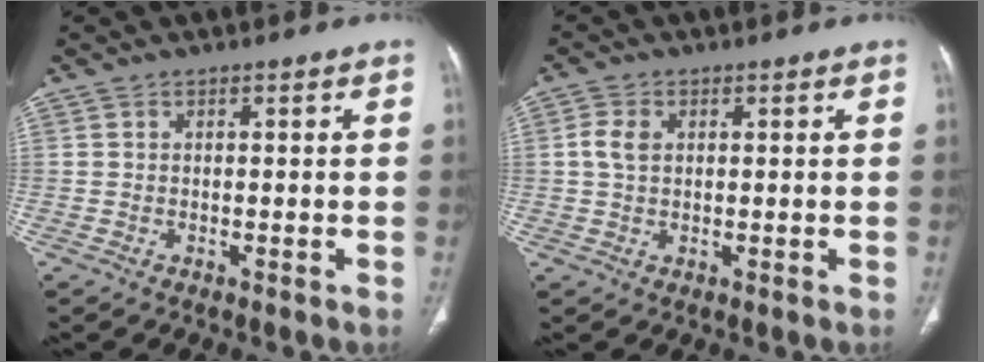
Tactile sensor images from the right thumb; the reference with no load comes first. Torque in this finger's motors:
{"motor_torque": [-0.05, 0.38, 0.44, 0.03, 0.02]}